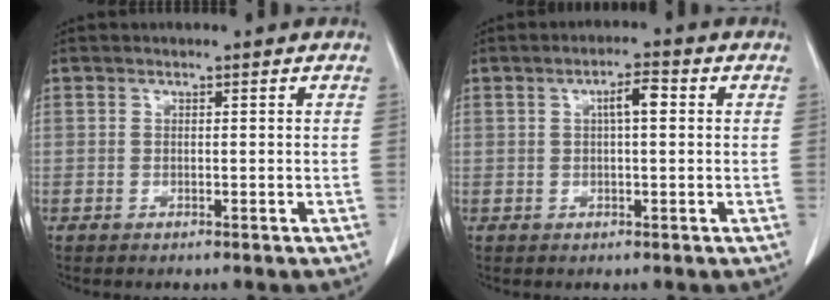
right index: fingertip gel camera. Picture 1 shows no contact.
{"total": 3.5, "force": [0.7, 0.7, 3.3], "torque": [-0.056, 0.010, 0.010]}